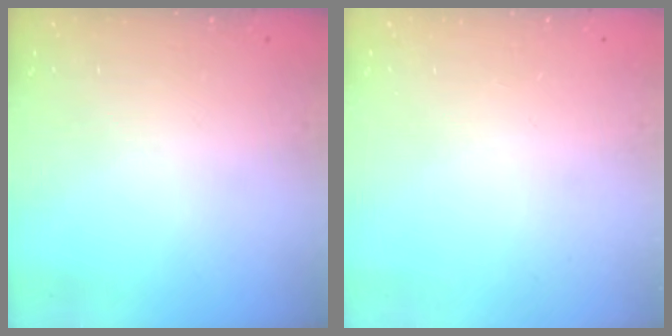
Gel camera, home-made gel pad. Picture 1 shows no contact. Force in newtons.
{"total": 0.0}